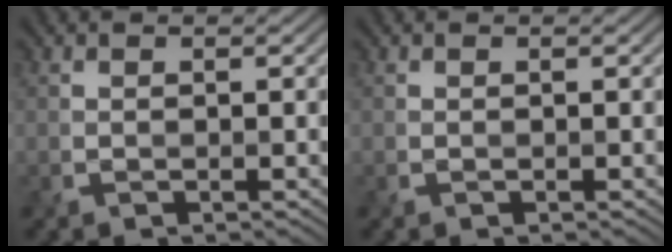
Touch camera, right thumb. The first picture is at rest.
{"total": 0.0}